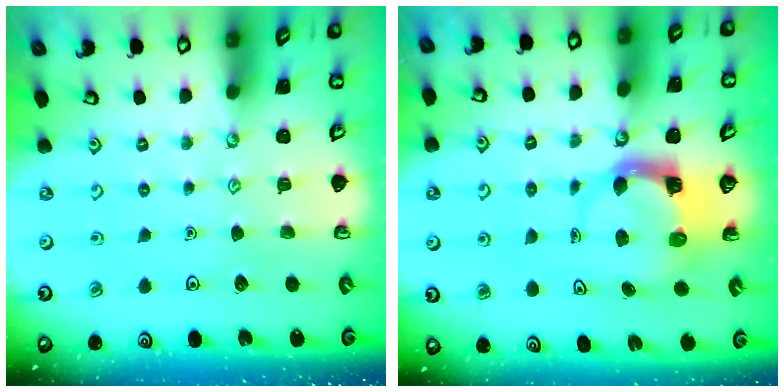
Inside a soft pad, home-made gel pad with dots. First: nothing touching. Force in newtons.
{"total": 3.8, "press": 3.7, "slide": 0.5}